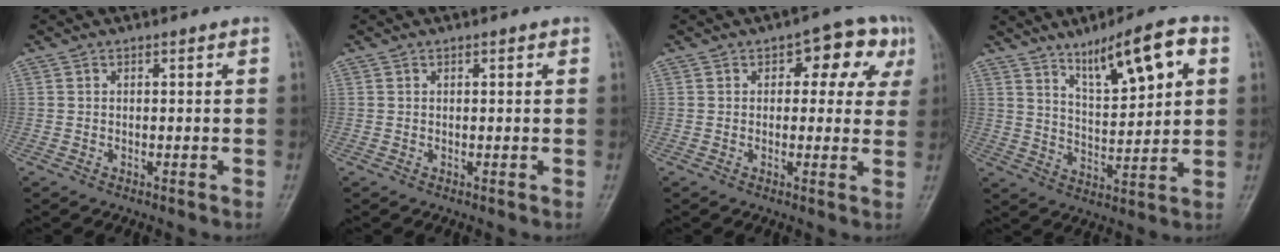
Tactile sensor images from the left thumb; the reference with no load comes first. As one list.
[{"total": 0.6, "force": [0.3, 0.2, 0.4], "torque": [-0.007, 0.000, 0.002]}, {"total": 8.7, "force": [3.0, 5.1, 6.3], "torque": [-0.027, 0.010, 0.026]}, {"total": 12.8, "force": [6.4, 3.6, 10.5], "torque": [-0.151, -0.024, 0.109]}]